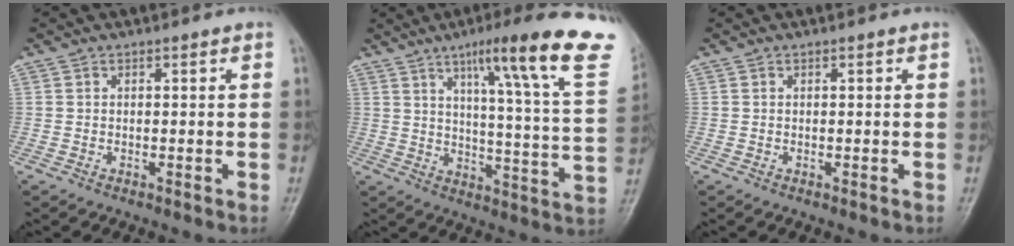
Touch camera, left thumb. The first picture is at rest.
{"total": 23.9, "force": [13.7, 2.7, 19.4], "torque": [-0.253, -0.048, 0.182]}
{"total": 0.0}